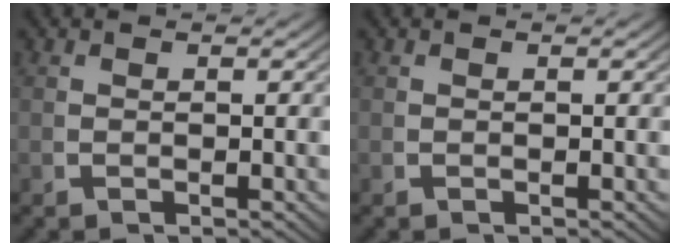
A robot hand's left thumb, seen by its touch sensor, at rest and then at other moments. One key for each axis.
{"total": 0.0}